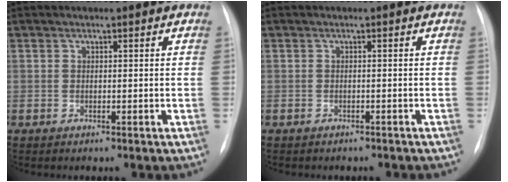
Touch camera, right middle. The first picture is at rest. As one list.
[{"total": 3.1, "force": [-2.7, 1.2, 0.9], "torque": [-0.016, -0.003, -0.029]}]